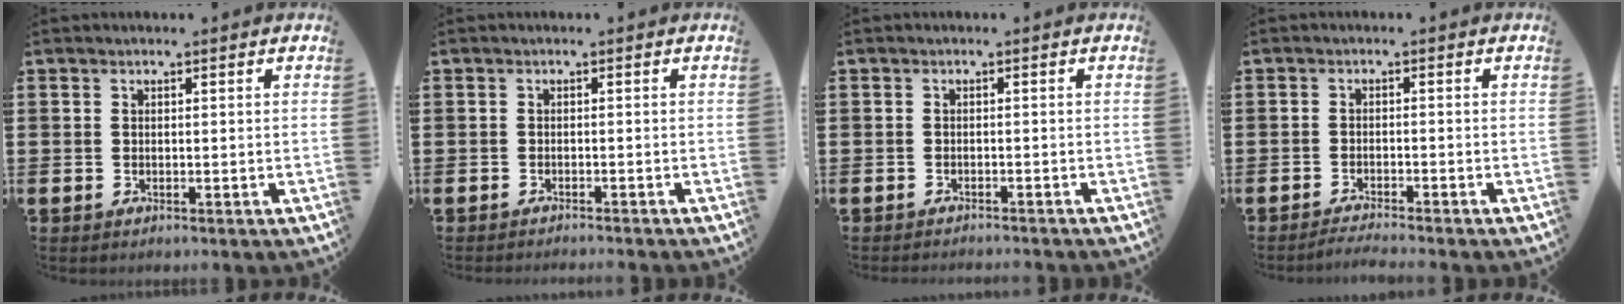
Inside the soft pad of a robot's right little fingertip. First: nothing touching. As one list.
[{"total": 0.7, "force": [-0.7, -0.2, 0.0], "torque": [0.001, -0.001, -0.014]}, {"total": 0.8, "force": [-0.8, -0.1, 0.0], "torque": [0.001, -0.001, -0.017]}, {"total": 1.4, "force": [-1.3, -0.2, 0.3], "torque": [-0.005, 0.001, -0.025]}]